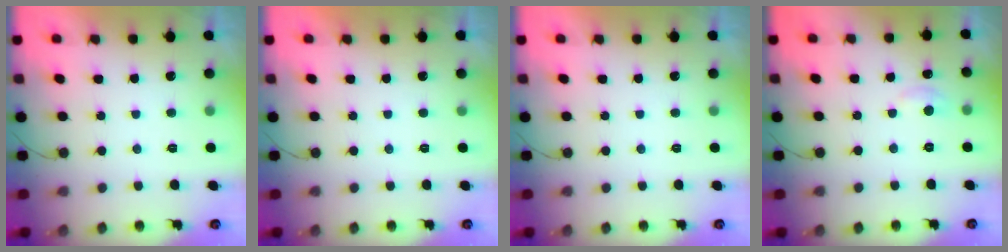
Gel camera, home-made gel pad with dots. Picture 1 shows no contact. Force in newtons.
{"total": 0.0}
{"total": 0.0}
{"total": 3.2, "press": 3.2, "slide": 0.4}